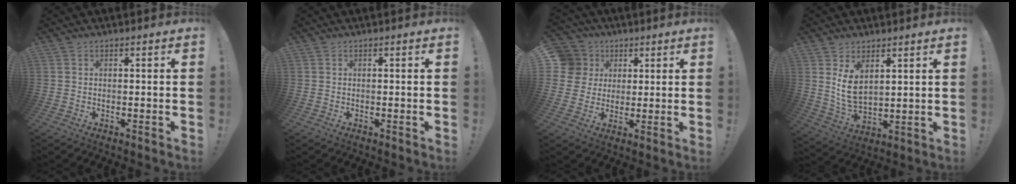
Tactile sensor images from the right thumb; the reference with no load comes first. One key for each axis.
{"total": 0.0}
{"total": 9.4, "fx": 2.1, "fy": 8.9, "fz": 2.2, "tx": -0.029, "ty": -0.006, "tz": 0.044}
{"total": 8.3, "fx": 4.1, "fy": 4.9, "fz": 5.4, "tx": -0.095, "ty": -0.027, "tz": 0.077}